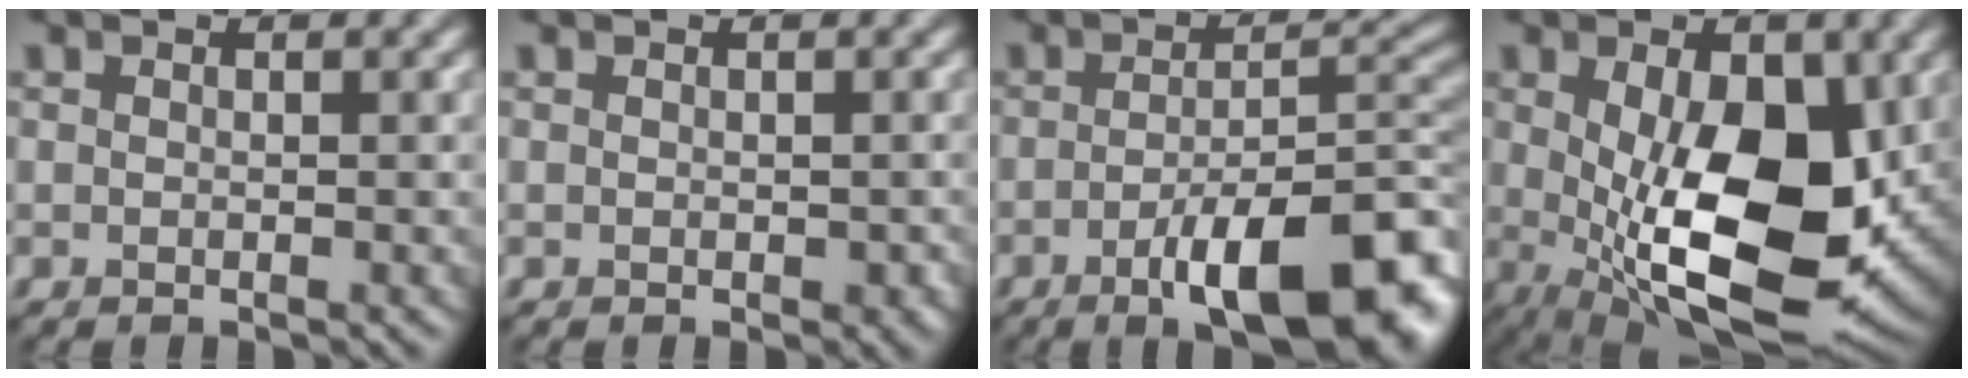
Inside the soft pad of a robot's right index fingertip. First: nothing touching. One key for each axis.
{"total": 0.8, "fx": -0.1, "fy": 0.6, "fz": 0.6, "tx": -0.009, "ty": -0.005, "tz": 0.000}
{"total": 11.3, "fx": -5.0, "fy": 3.7, "fz": 9.4, "tx": -0.133, "ty": -0.002, "tz": -0.077}
{"total": 12.7, "fx": -0.7, "fy": 6.4, "fz": 11.0, "tx": -0.174, "ty": -0.027, "tz": 0.003}